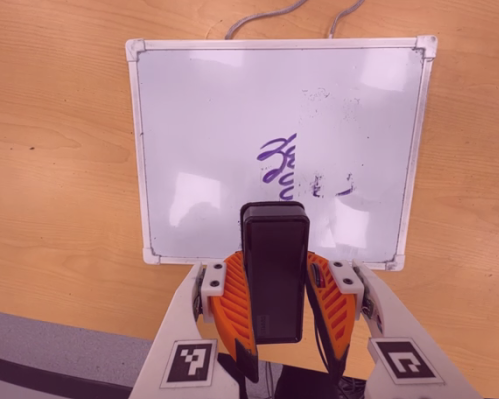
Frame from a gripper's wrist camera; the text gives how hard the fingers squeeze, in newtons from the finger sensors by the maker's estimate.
{"total": 5.9, "left": 5.2, "right": 6.5}